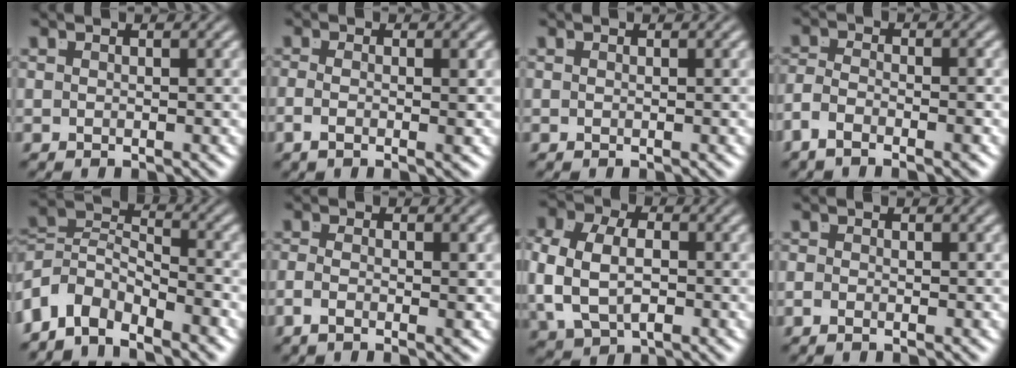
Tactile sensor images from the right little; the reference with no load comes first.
{"total": 2.2, "force": [-1.0, -0.5, 1.9], "torque": [-0.037, -0.013, -0.011]}
{"total": 0.0}
{"total": 3.6, "force": [-2.1, 1.9, 2.3], "torque": [-0.049, -0.015, -0.034]}
{"total": 8.2, "force": [-2.5, 6.4, 4.4], "torque": [-0.101, -0.033, -0.042]}
{"total": 2.3, "force": [-1.2, -0.2, 1.9], "torque": [-0.037, -0.012, -0.015]}
{"total": 6.5, "force": [-0.2, 4.9, 4.3], "torque": [-0.101, -0.018, 0.007]}
{"total": 1.0, "force": [-0.8, -0.1, 0.5], "torque": [-0.008, -0.005, -0.014]}